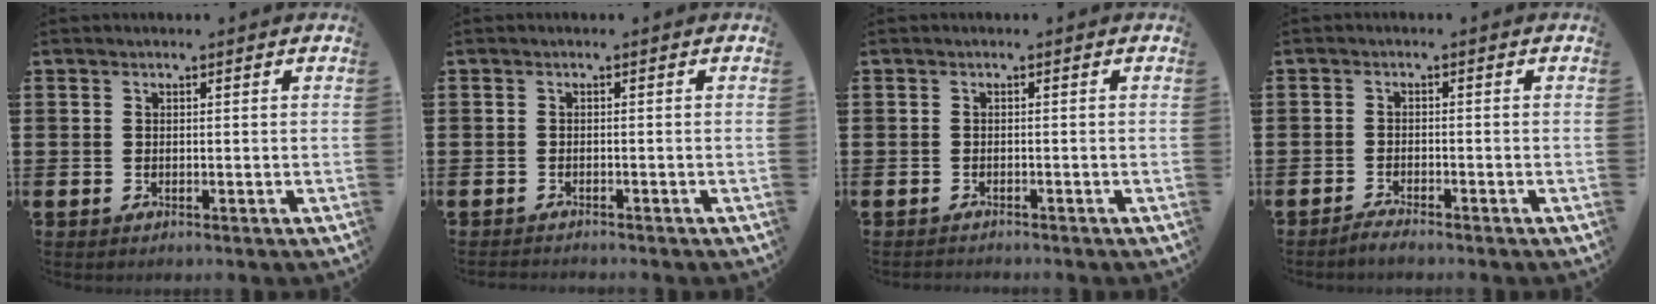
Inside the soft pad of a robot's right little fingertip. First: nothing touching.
{"total": 0.7, "force": [-0.7, 0.0, -0.1], "torque": [0.000, -0.001, -0.015]}
{"total": 0.6, "force": [-0.6, 0.1, -0.1], "torque": [-0.001, -0.002, -0.013]}
{"total": 1.4, "force": [-1.3, 0.0, 0.4], "torque": [-0.008, 0.000, -0.026]}